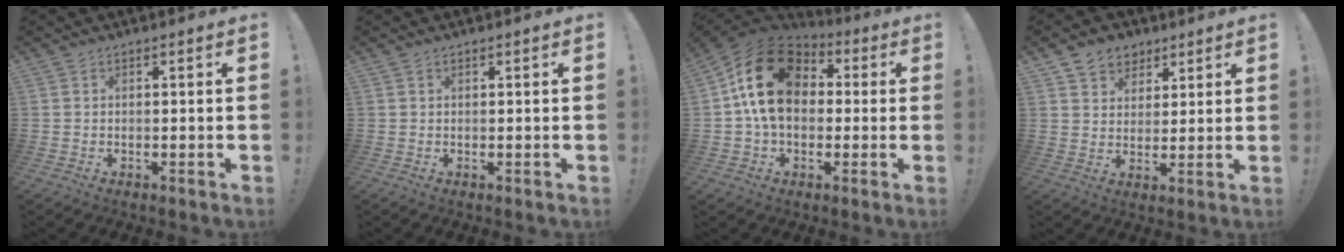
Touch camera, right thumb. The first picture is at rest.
{"total": 0.0}
{"total": 19.7, "force": [3.5, 14.2, 13.1], "torque": [-0.223, 0.015, 0.069]}
{"total": 7.4, "force": [4.3, 5.9, 0.8], "torque": [-0.012, -0.030, 0.087]}